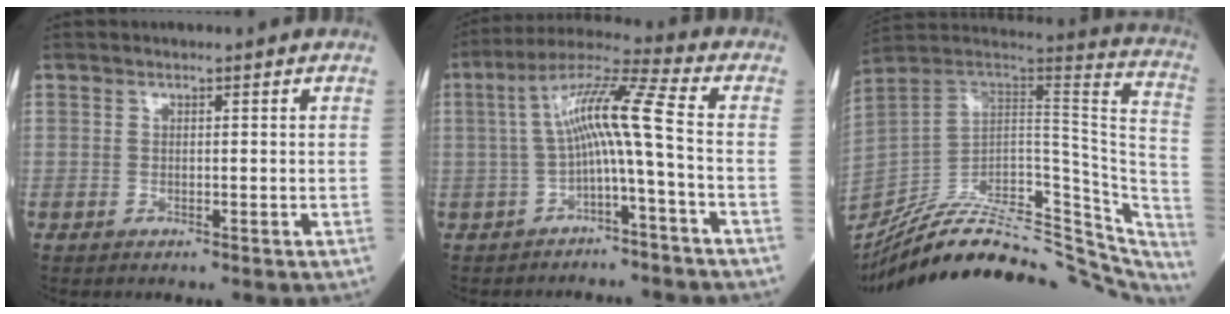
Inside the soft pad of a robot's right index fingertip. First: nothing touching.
{"total": 9.1, "force": [-1.2, -0.5, 9.0], "torque": [-0.160, 0.036, -0.022]}
{"total": 35.5, "force": [-29.7, 10.7, 16.4], "torque": [-0.207, -0.002, -0.408]}